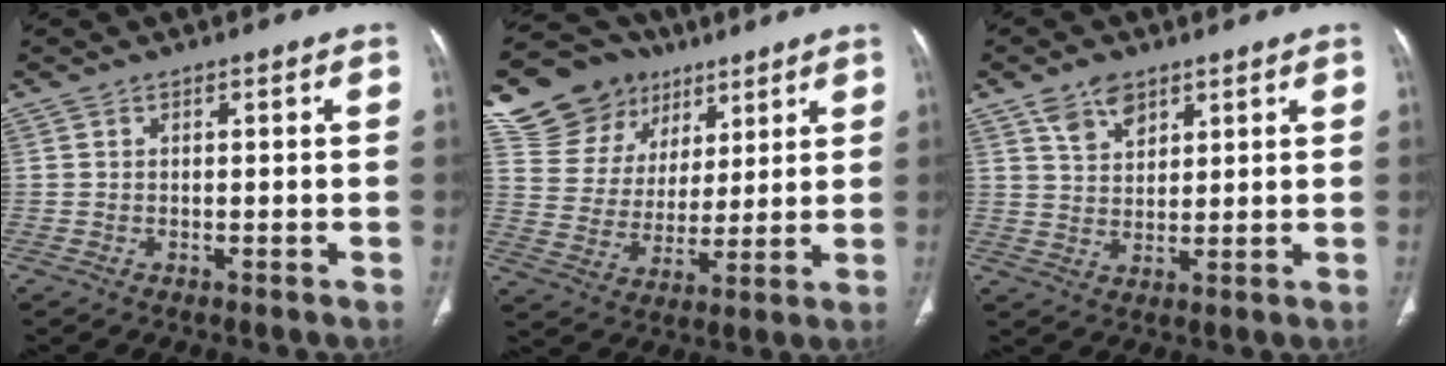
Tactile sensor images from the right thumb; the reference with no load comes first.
{"total": 16.1, "force": [9.4, 12.4, 4.0], "torque": [-0.032, -0.013, 0.174]}
{"total": 5.7, "force": [3.7, 3.3, 2.8], "torque": [-0.032, -0.022, 0.073]}